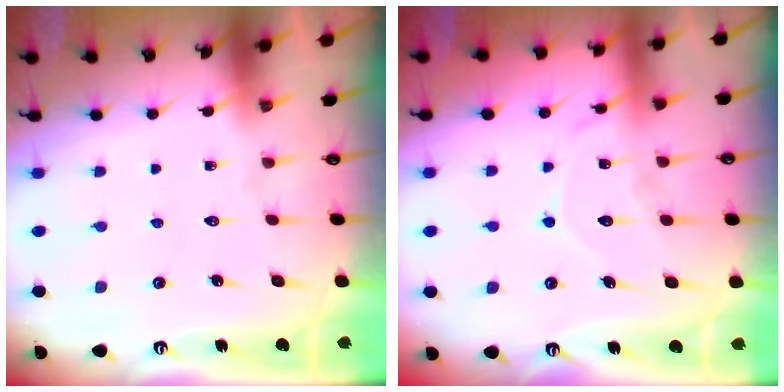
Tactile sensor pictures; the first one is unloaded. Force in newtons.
{"total": 10.5, "press": 10.4, "slide": 1.0}